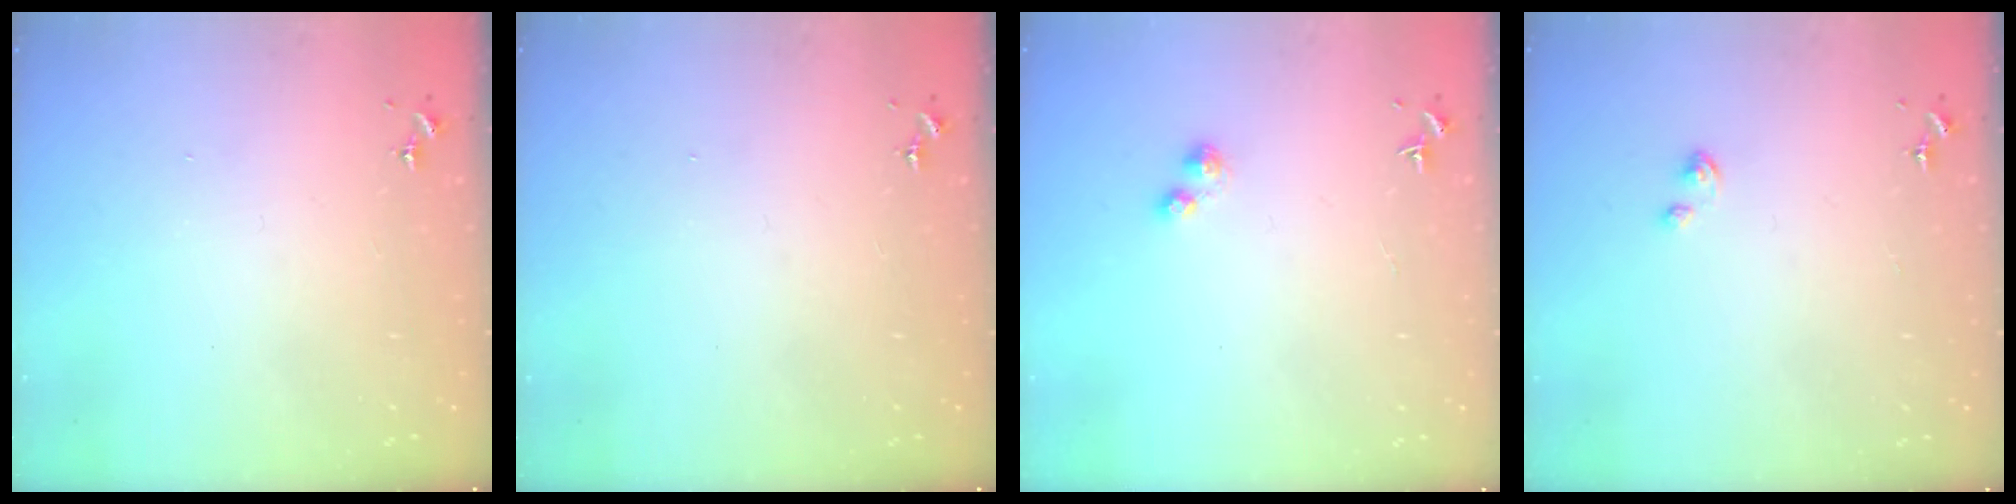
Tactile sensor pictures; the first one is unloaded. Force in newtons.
{"total": 0.0}
{"total": 2.1, "press": 2.1, "slide": 0.4}
{"total": 2.0, "press": 2.0, "slide": 0.4}